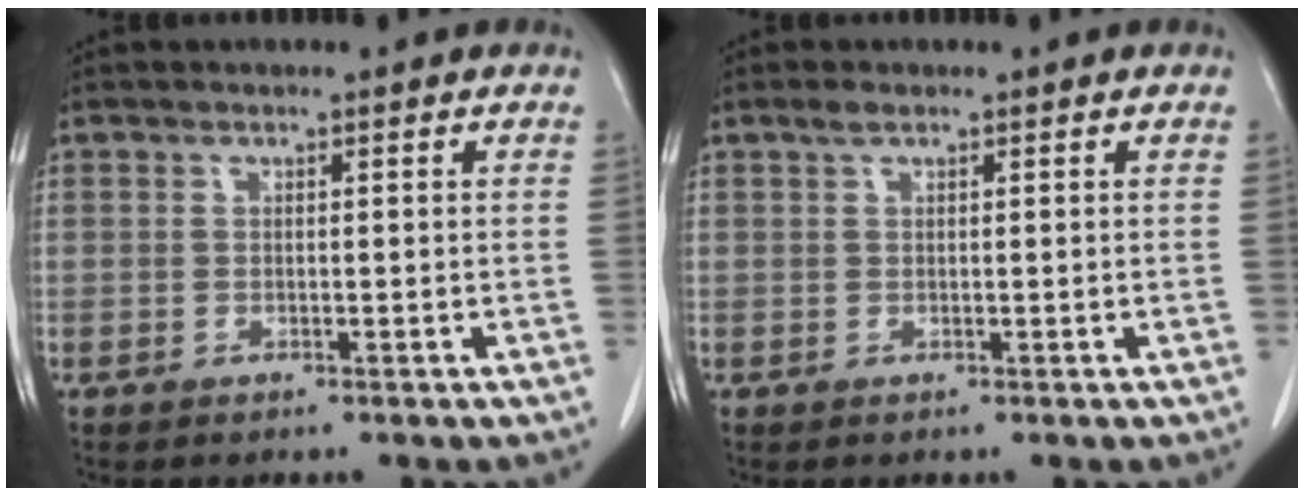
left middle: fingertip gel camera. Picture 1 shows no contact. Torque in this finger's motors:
{"motor_torque": [0.44, -0.38, -0.02, 0.01]}